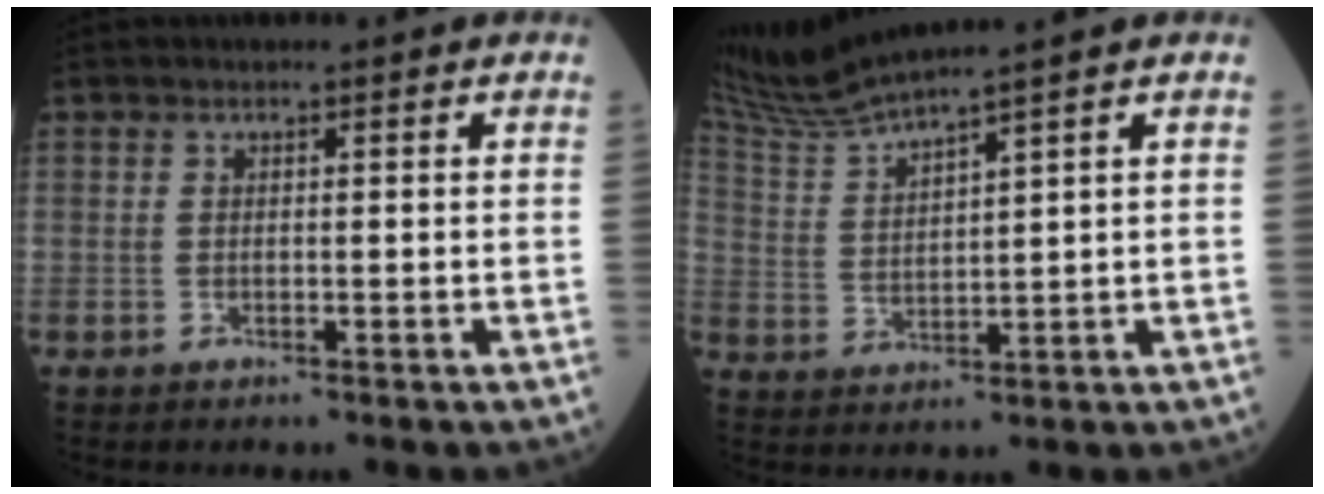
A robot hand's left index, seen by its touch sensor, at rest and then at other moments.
{"total": 7.6, "force": [6.9, -1.8, 2.6], "torque": [-0.070, -0.003, 0.149]}